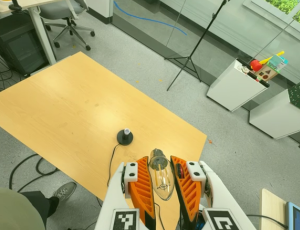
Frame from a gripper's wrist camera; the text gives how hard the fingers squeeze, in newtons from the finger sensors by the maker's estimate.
{"total": 19.3, "left": 21.4, "right": 17.2}